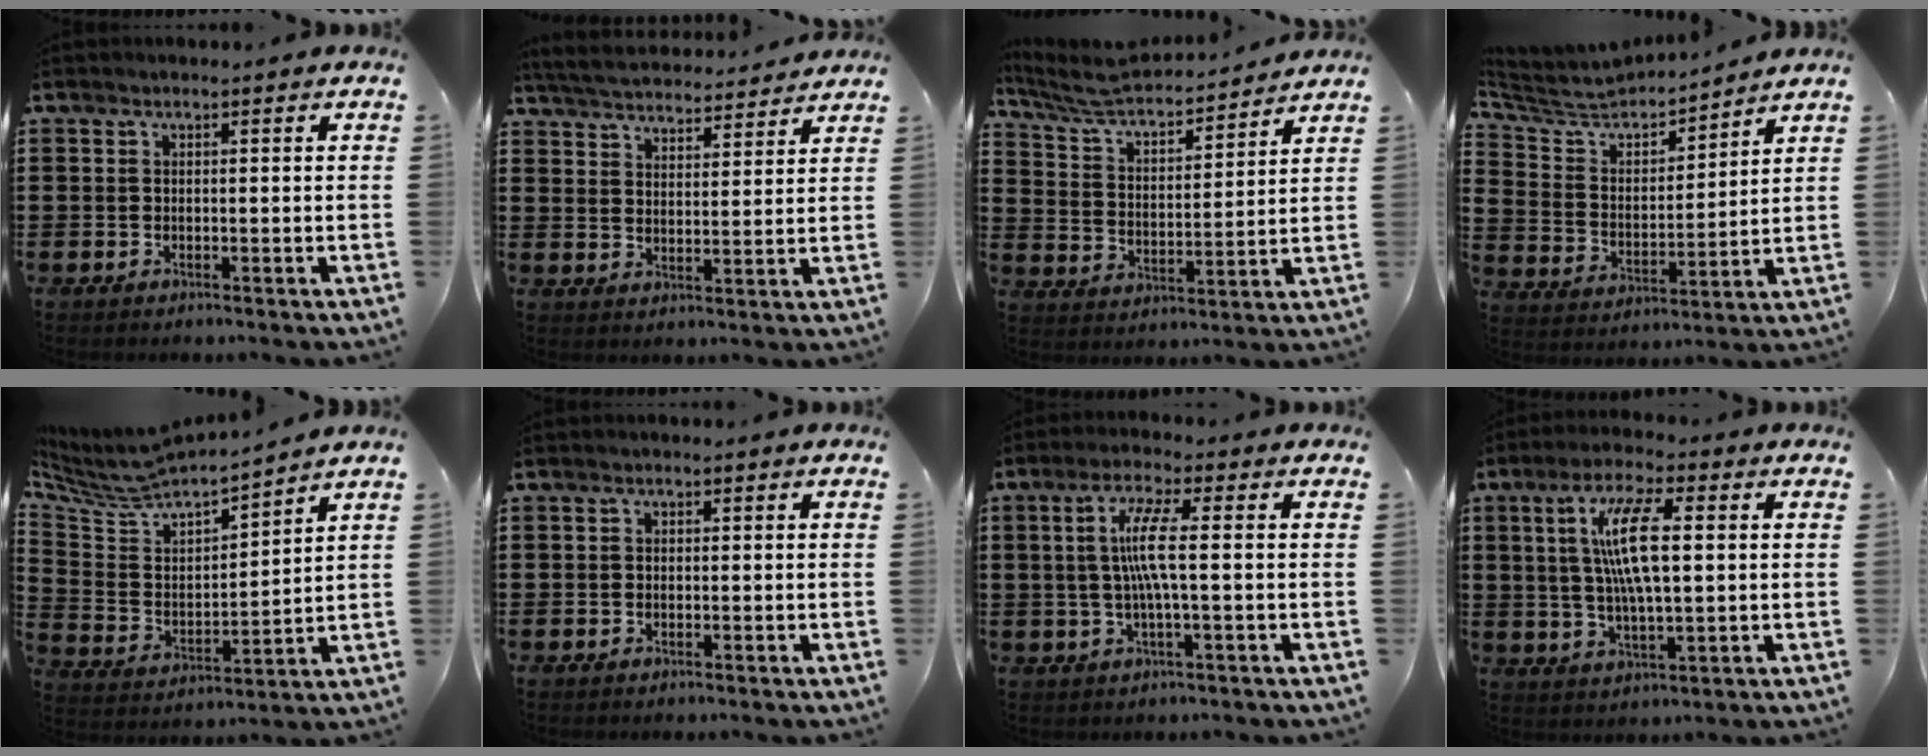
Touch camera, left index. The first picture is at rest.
{"total": 4.6, "force": [4.5, 0.1, 0.5], "torque": [-0.031, -0.028, 0.077]}
{"total": 5.1, "force": [4.8, 0.6, 1.7], "torque": [-0.057, -0.036, 0.075]}
{"total": 5.1, "force": [4.7, 1.7, 1.0], "torque": [-0.053, -0.037, 0.074]}
{"total": 5.3, "force": [4.8, 1.2, 2.0], "torque": [-0.068, -0.039, 0.073]}
{"total": 0.6, "force": [-0.3, 0.5, 0.2], "torque": [-0.006, 0.000, -0.005]}
{"total": 6.7, "force": [0.3, 0.6, 6.6], "torque": [-0.139, -0.003, -0.005]}
{"total": 9.9, "force": [1.8, 2.9, 9.3], "torque": [-0.199, 0.006, 0.023]}